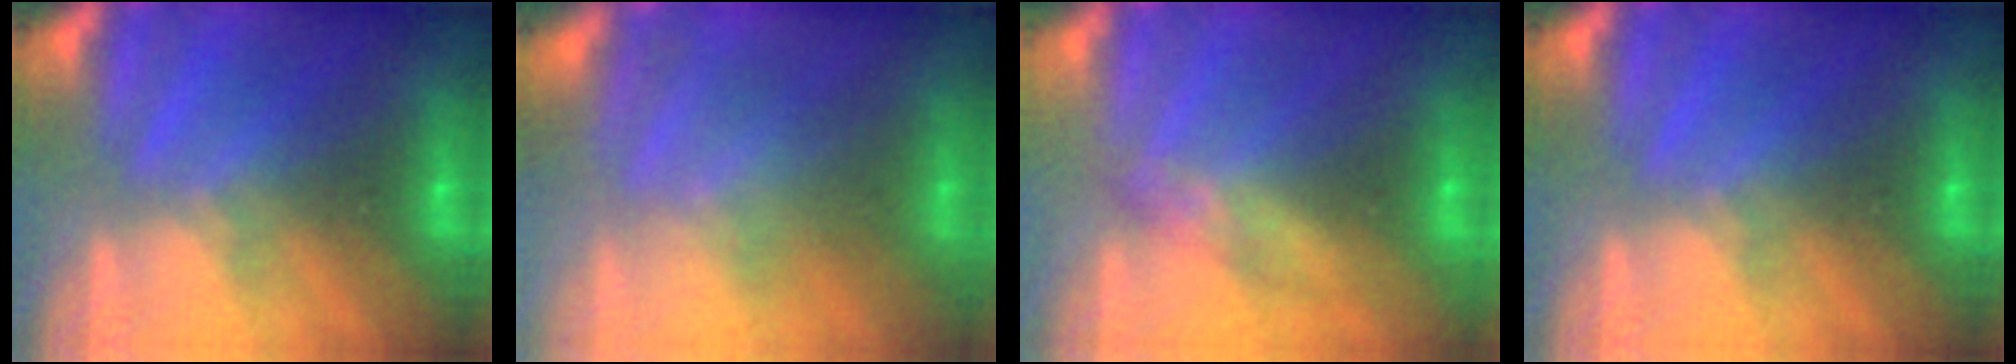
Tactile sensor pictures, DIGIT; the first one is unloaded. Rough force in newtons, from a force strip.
{"total": 3.3}
{"total": 2.6}
{"total": 0.0}